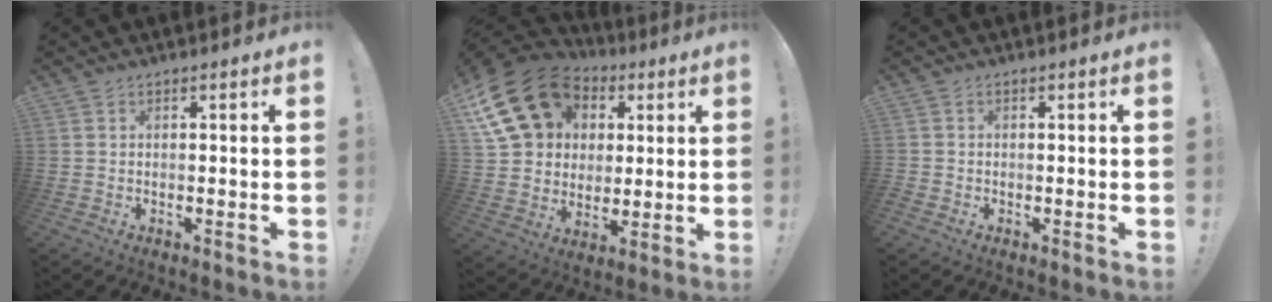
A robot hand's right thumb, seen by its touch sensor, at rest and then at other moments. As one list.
[{"total": 21.0, "force": [8.6, 16.3, 10.1], "torque": [-0.161, -0.029, 0.191]}, {"total": 0.9, "force": [-0.6, 0.7, 0.1], "torque": [-0.001, 0.002, -0.011]}]